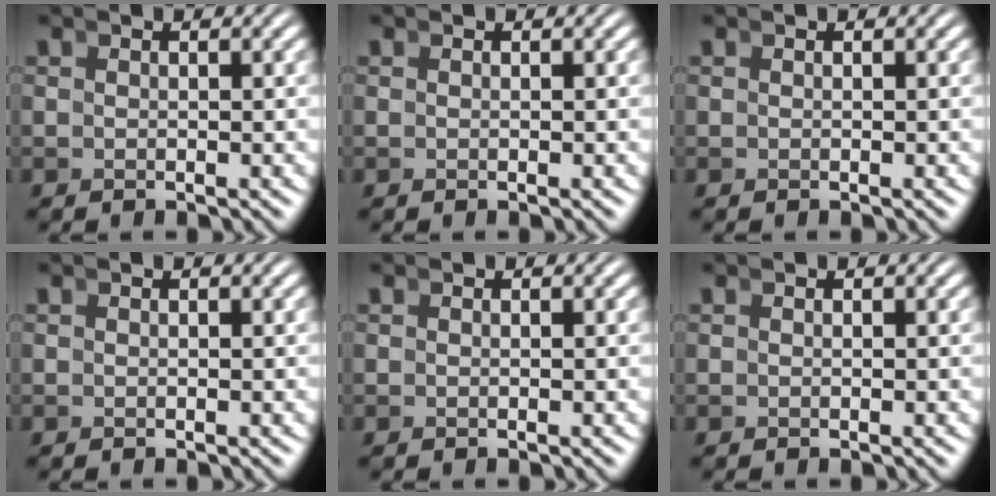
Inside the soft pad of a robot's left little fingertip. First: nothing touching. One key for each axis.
{"total": 0.0}
{"total": 0.0}
{"total": 0.0}
{"total": 0.0}
{"total": 0.0}